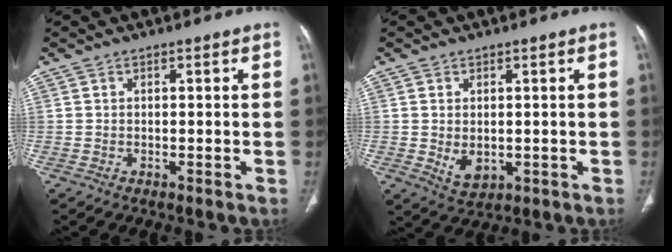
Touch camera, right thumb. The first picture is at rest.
{"total": 4.5, "force": [-0.4, 3.1, 3.3], "torque": [-0.046, -0.010, 0.008]}